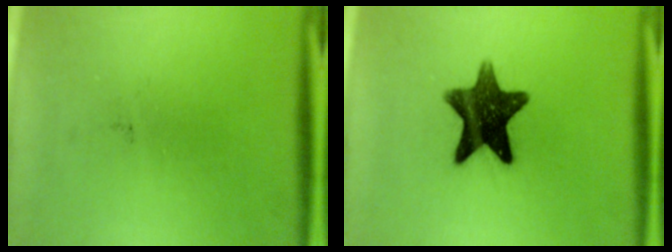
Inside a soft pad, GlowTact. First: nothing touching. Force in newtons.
{"total": 12.6}